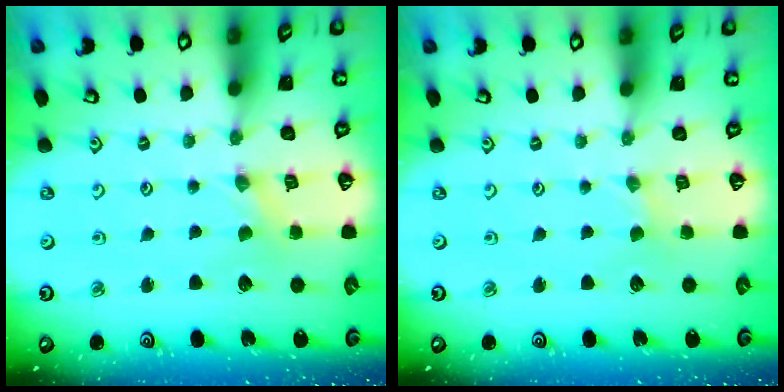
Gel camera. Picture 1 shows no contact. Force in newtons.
{"total": 0.0}